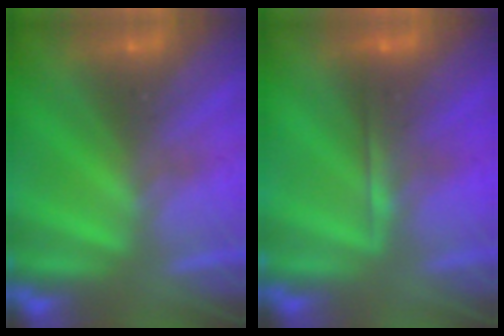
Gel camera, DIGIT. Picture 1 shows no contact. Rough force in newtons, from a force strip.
{"total": 1.9}